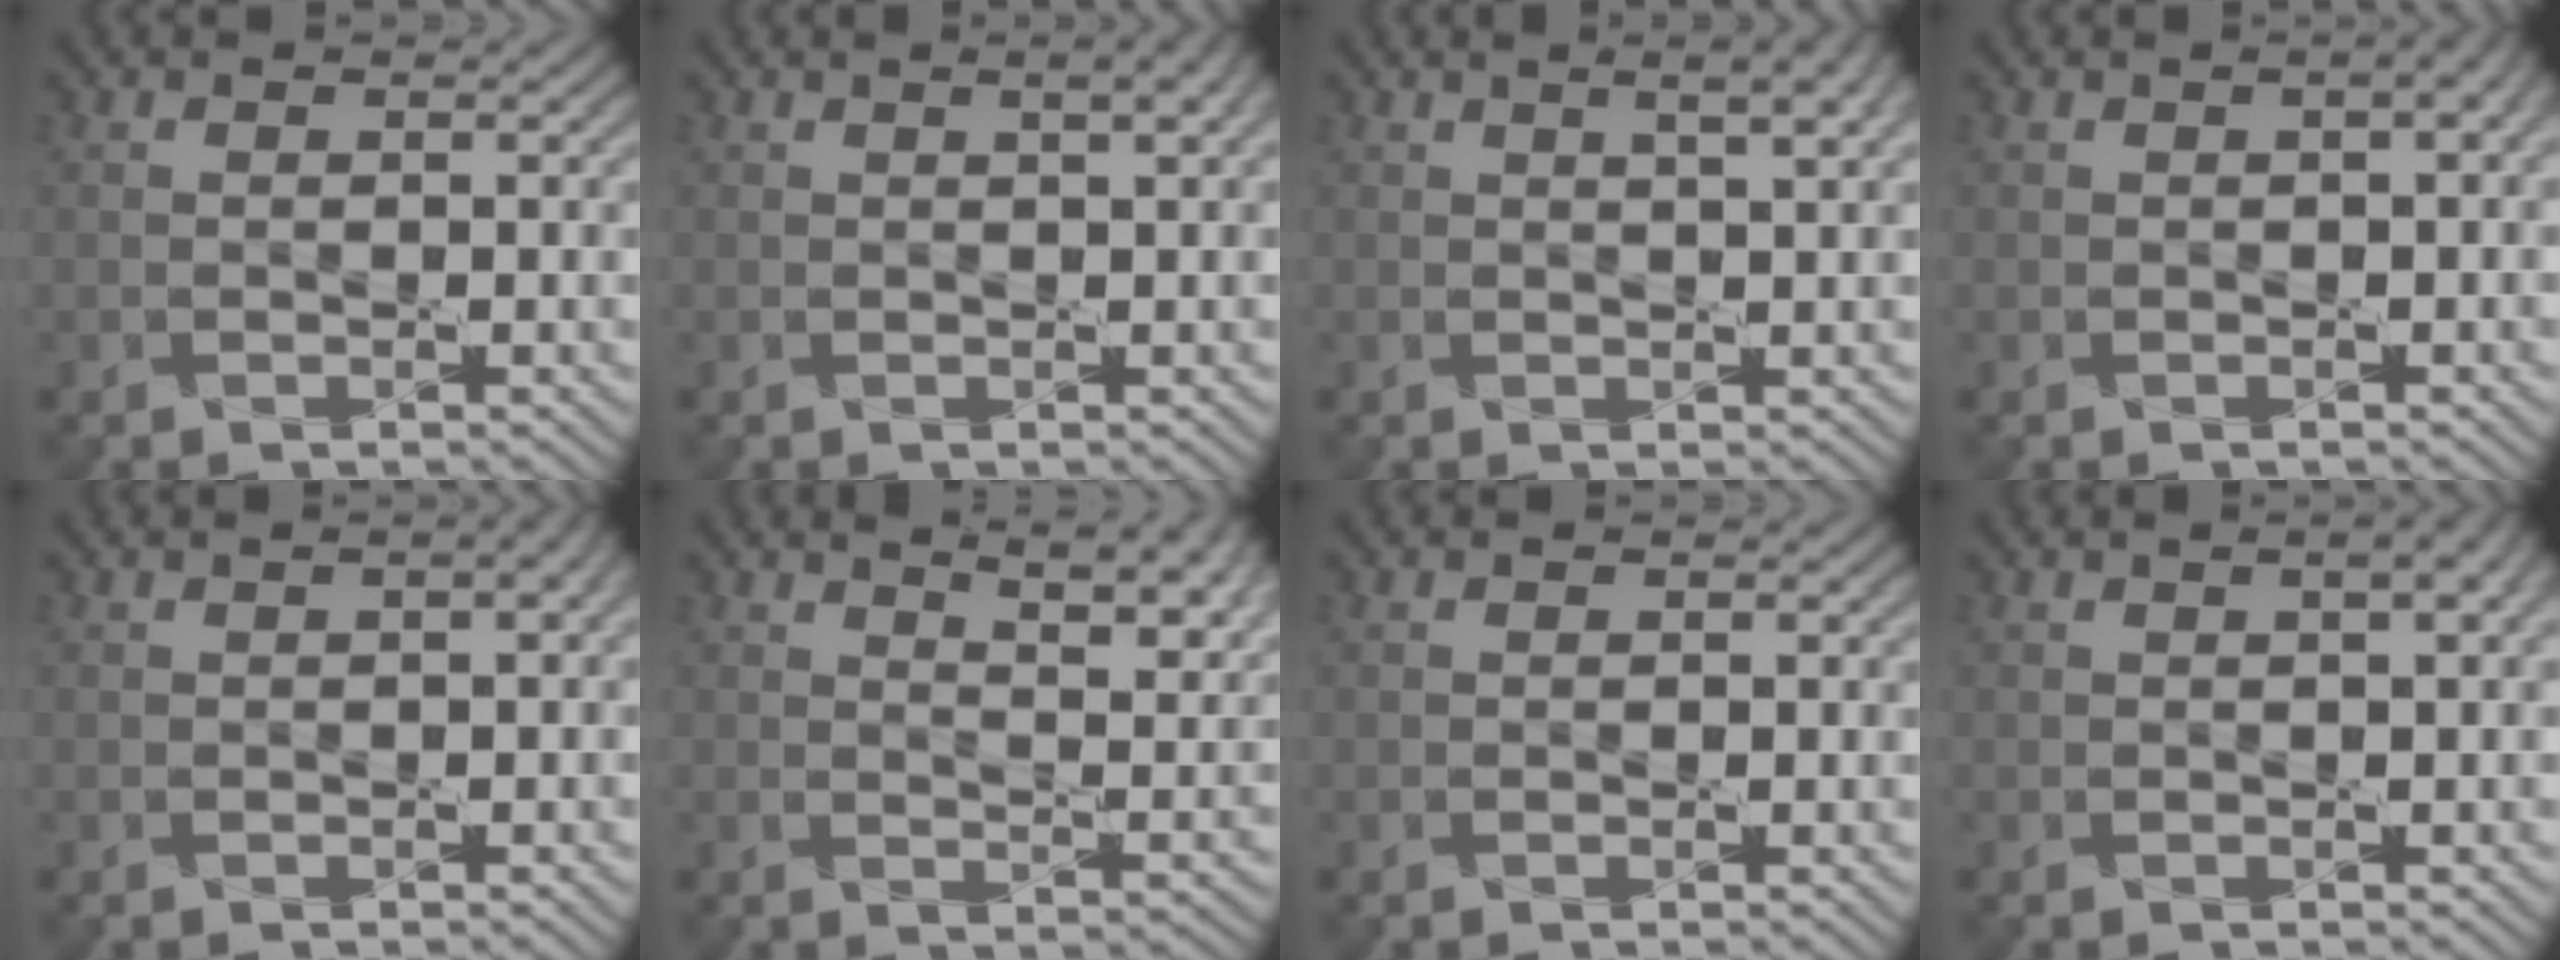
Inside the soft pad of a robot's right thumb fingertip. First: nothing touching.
{"total": 2.8, "force": [1.3, 0.7, 2.3], "torque": [-0.028, 0.002, 0.011]}
{"total": 5.0, "force": [2.4, 1.5, 4.1], "torque": [-0.047, 0.012, 0.016]}
{"total": 3.2, "force": [0.9, 1.2, 2.8], "torque": [-0.035, 0.010, 0.008]}
{"total": 2.6, "force": [0.6, 1.0, 2.3], "torque": [-0.032, 0.006, 0.010]}
{"total": 8.2, "force": [5.4, 2.5, 5.7], "torque": [-0.077, 0.005, 0.073]}
{"total": 0.0}
{"total": 2.8, "force": [1.0, 0.9, 2.5], "torque": [-0.029, 0.007, 0.007]}